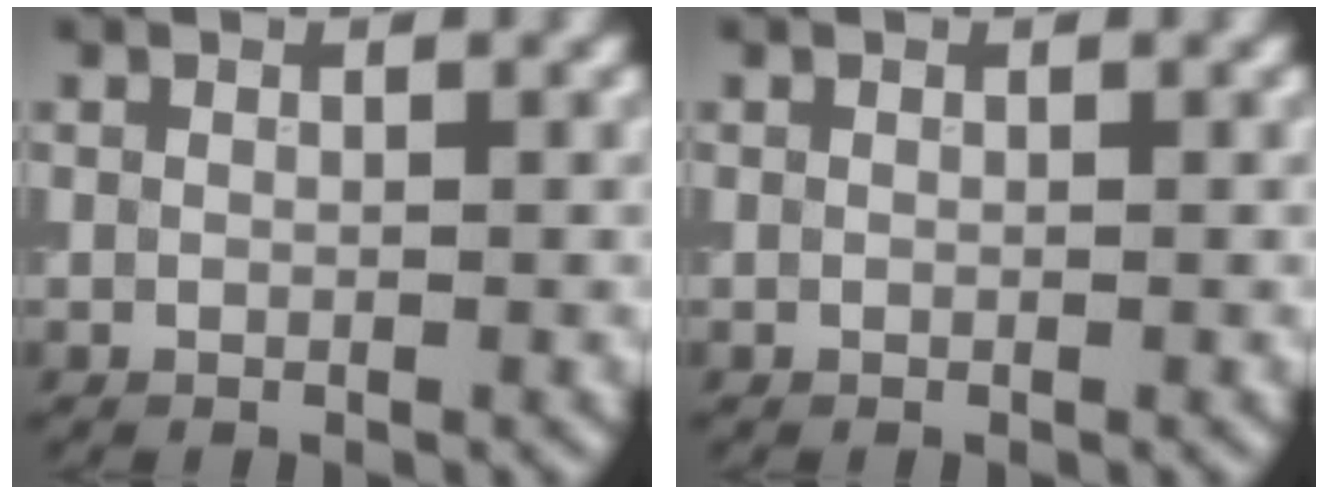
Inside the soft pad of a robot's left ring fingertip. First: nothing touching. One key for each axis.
{"total": 0.0}